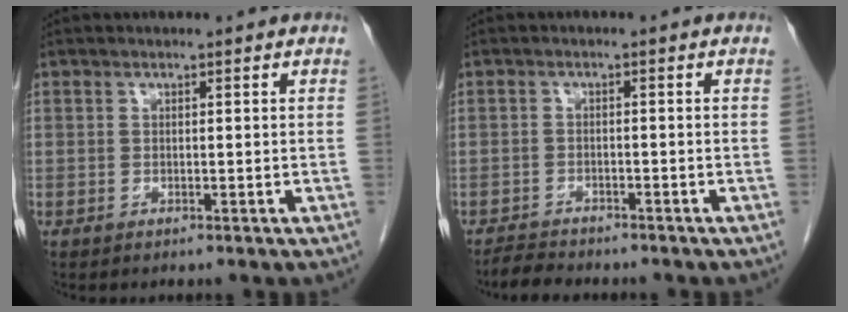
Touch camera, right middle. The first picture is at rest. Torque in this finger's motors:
{"motor_torque": [0.35, -0.20, 0.04, 0.01]}